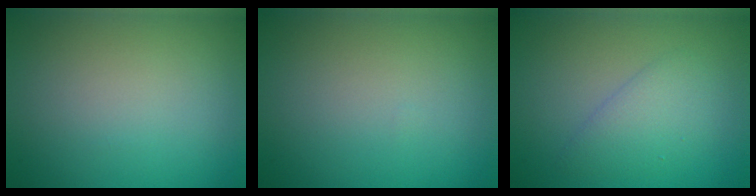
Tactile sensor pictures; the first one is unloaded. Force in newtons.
{"total": 0.0}
{"total": 2.5, "press": 2.5, "slide": 0.3}